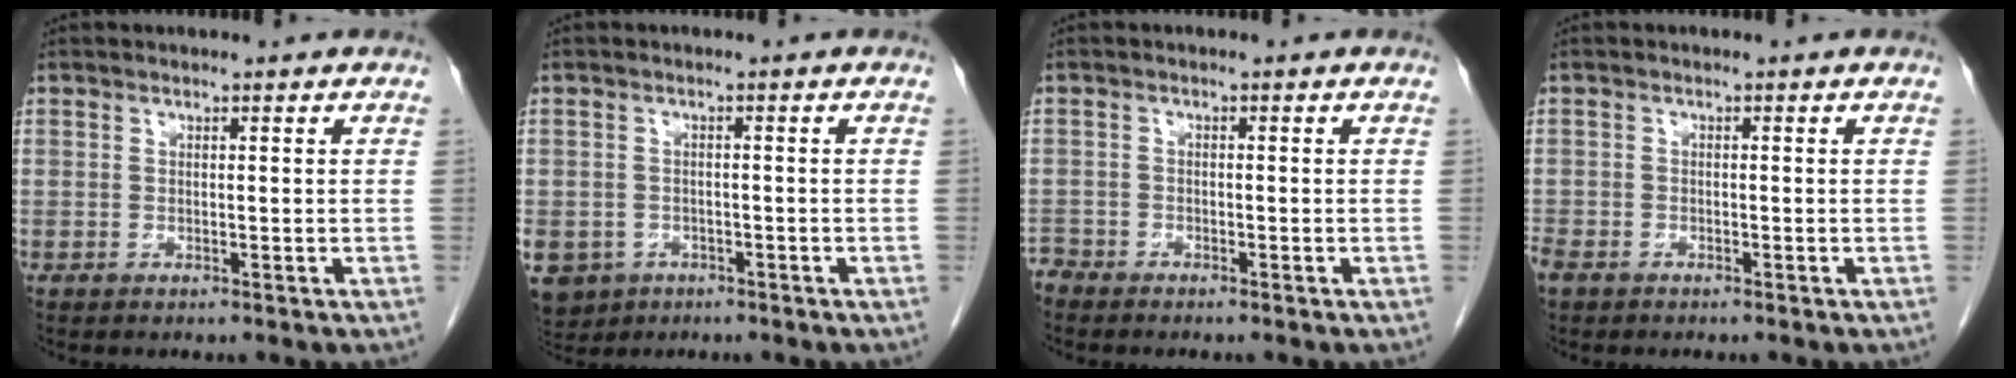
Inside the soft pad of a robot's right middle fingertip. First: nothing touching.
{"total": 8.6, "force": [-4.3, 6.9, 2.6], "torque": [-0.075, 0.000, -0.061]}
{"total": 2.0, "force": [-2.0, 0.5, -0.2], "torque": [0.002, -0.004, -0.039]}
{"total": 2.8, "force": [-2.1, 1.5, 1.1], "torque": [-0.031, -0.004, -0.039]}